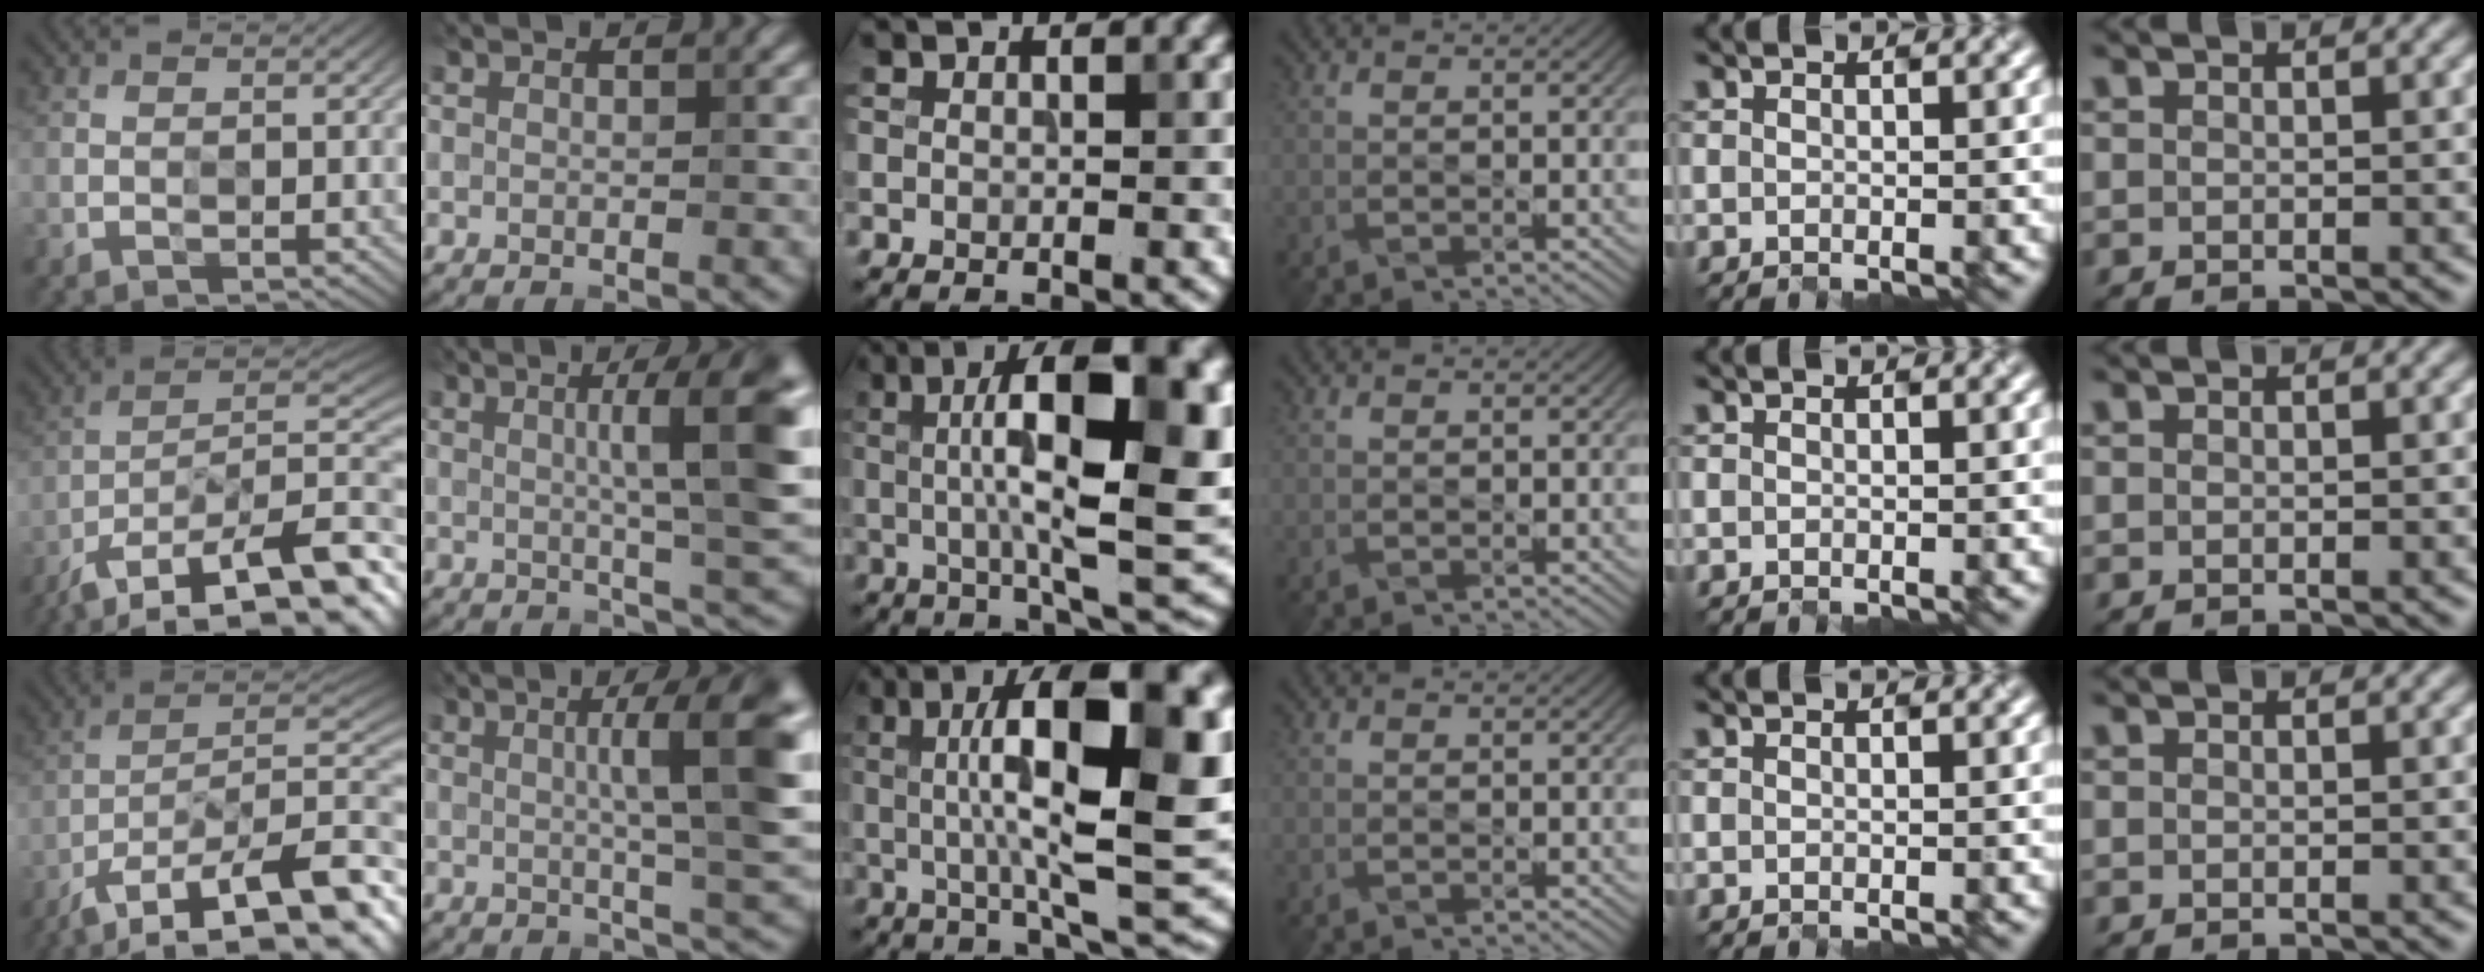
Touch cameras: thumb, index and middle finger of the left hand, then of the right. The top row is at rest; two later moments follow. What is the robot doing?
{"motion": "open", "object": "glasses case"}